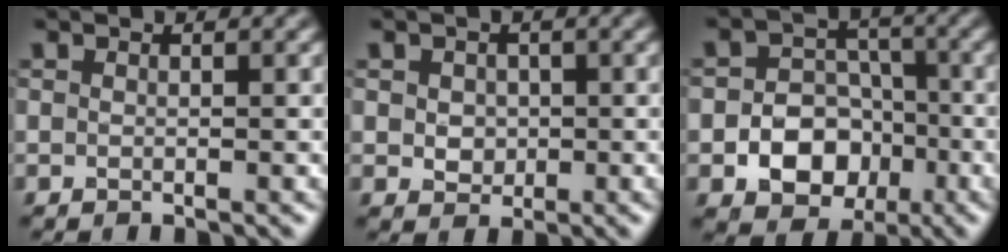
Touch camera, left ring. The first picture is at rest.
{"total": 1.9, "force": [0.1, 1.7, 1.0], "torque": [-0.016, -0.003, 0.003]}
{"total": 6.6, "force": [-2.3, 5.2, 3.4], "torque": [-0.022, -0.005, -0.054]}